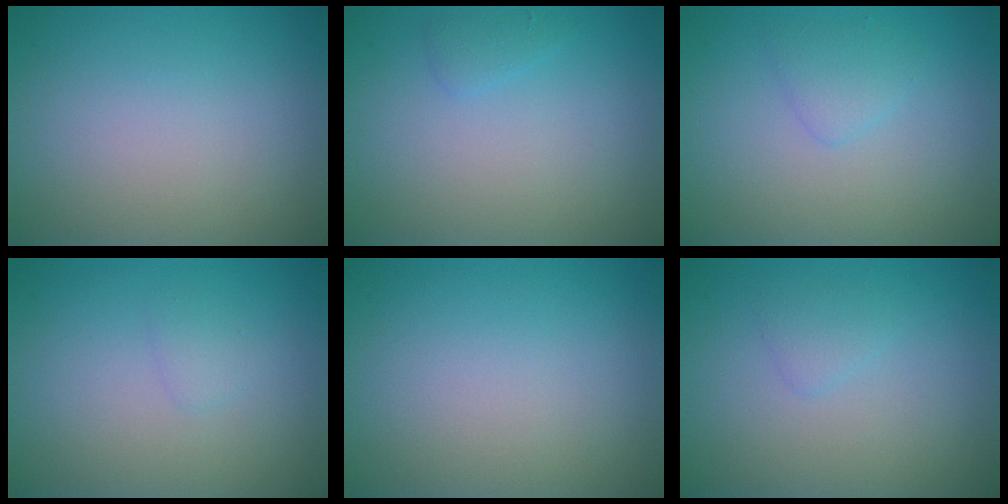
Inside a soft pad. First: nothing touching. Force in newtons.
{"total": 0.9, "press": 0.9, "slide": 0.1}
{"total": 1.4, "press": 1.4, "slide": 0.0}
{"total": 0.8, "press": 0.8, "slide": 0.1}
{"total": 0.0}
{"total": 1.0, "press": 1.0, "slide": 0.1}